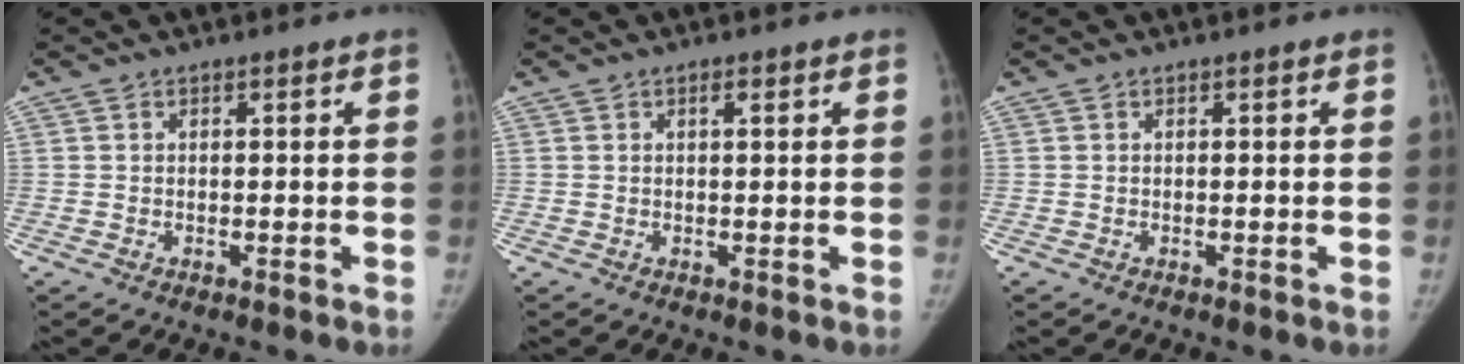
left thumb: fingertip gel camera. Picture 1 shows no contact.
{"total": 1.1, "force": [0.6, 0.3, 0.9], "torque": [-0.014, 0.000, 0.008]}
{"total": 0.0}